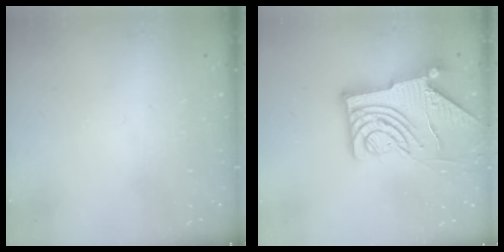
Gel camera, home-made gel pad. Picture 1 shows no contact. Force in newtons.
{"total": 12.2, "press": 12.1, "slide": 1.5}